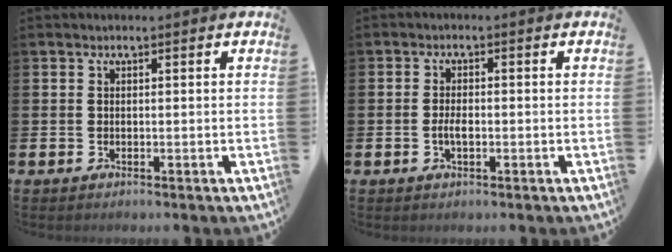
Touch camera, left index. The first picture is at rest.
{"total": 2.0, "force": [-0.5, 0.9, 1.7], "torque": [-0.031, 0.001, -0.010]}